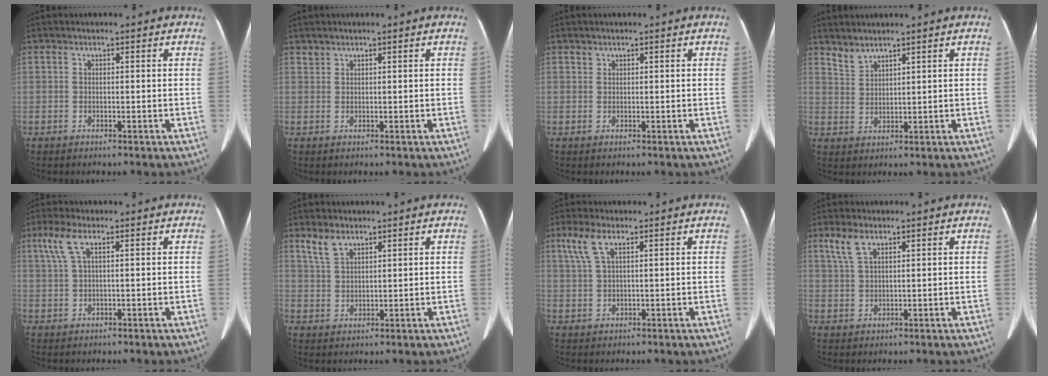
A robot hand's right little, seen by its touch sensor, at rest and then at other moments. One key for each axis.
{"total": 0.7, "fx": 0.7, "fy": 0.2, "fz": 0.0, "tx": -0.002, "ty": 0.004, "tz": 0.016}
{"total": 0.5, "fx": 0.5, "fy": 0.2, "fz": 0.0, "tx": 0.000, "ty": 0.001, "tz": 0.007}
{"total": 2.6, "fx": 2.5, "fy": 0.5, "fz": 0.5, "tx": -0.013, "ty": 0.004, "tz": 0.056}
{"total": 3.8, "fx": 1.7, "fy": 0.9, "fz": 3.3, "tx": -0.086, "ty": 0.019, "tz": 0.041}
{"total": 3.8, "fx": 2.7, "fy": 1.6, "fz": 2.1, "tx": -0.050, "ty": 0.010, "tz": 0.061}
{"total": 4.0, "fx": 2.0, "fy": 1.0, "fz": 3.2, "tx": -0.084, "ty": 0.015, "tz": 0.049}
{"total": 3.6, "fx": 2.2, "fy": 1.3, "fz": 2.6, "tx": -0.065, "ty": 0.013, "tz": 0.053}